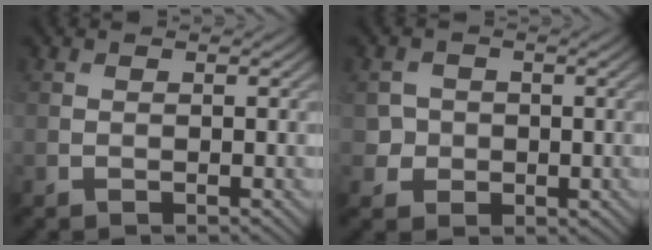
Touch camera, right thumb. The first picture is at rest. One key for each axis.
{"total": 2.8, "fx": -0.3, "fy": 2.7, "fz": 0.5, "tx": -0.010, "ty": -0.006, "tz": -0.012}